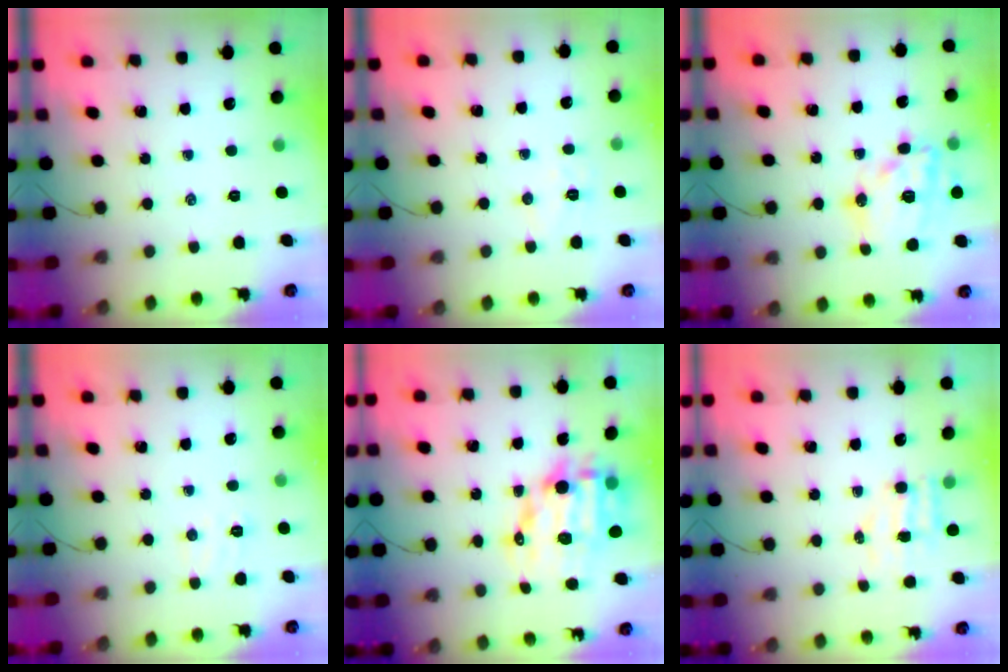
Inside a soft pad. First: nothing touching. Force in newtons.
{"total": 5.4, "press": 5.3, "slide": 1.1}
{"total": 17.4, "press": 17.1, "slide": 3.1}
{"total": 4.9, "press": 4.7, "slide": 1.2}
{"total": 13.9, "press": 13.5, "slide": 3.0}
{"total": 4.5, "press": 4.5, "slide": 0.8}